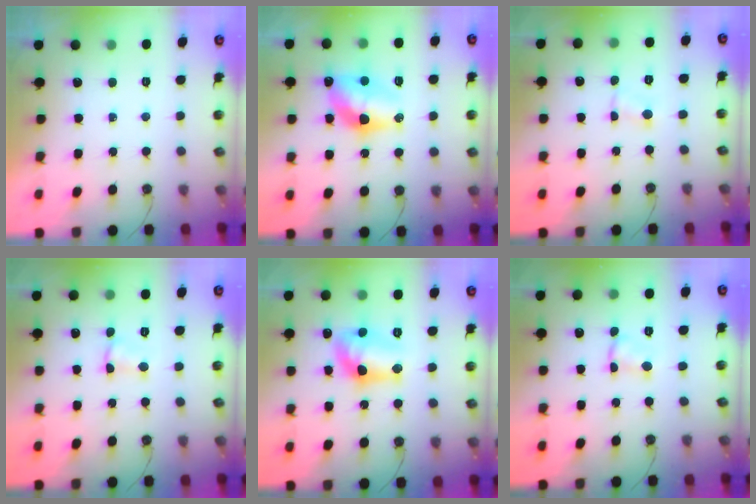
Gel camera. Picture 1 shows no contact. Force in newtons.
{"total": 10.6, "press": 10.6, "slide": 0.9}
{"total": 1.6, "press": 1.5, "slide": 0.4}
{"total": 1.9, "press": 1.9, "slide": 0.3}
{"total": 12.2, "press": 12.1, "slide": 0.9}
{"total": 1.8, "press": 1.8, "slide": 0.1}